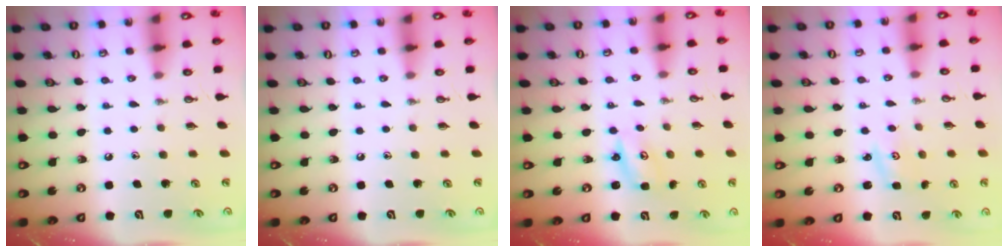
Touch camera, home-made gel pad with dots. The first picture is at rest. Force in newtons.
{"total": 0.0}
{"total": 2.6, "press": 2.6, "slide": 0.2}
{"total": 2.3, "press": 2.3, "slide": 0.3}